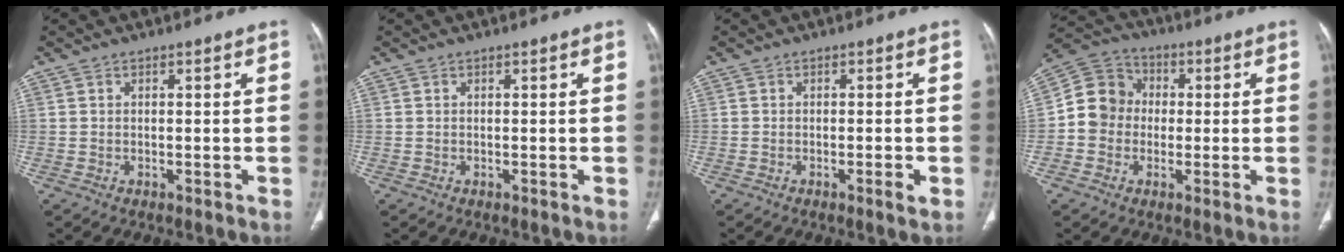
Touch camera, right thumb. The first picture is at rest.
{"total": 0.0}
{"total": 1.8, "force": [-0.8, 0.0, 1.6], "torque": [-0.028, -0.004, -0.013]}
{"total": 9.5, "force": [-0.6, 8.7, 3.7], "torque": [-0.043, 0.033, -0.023]}